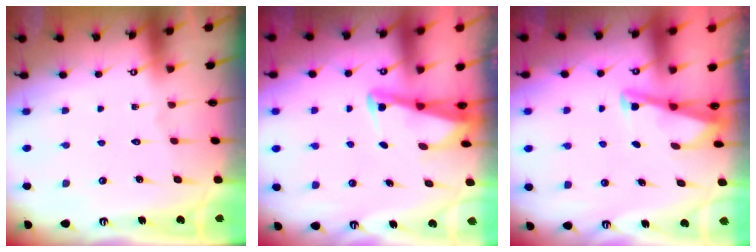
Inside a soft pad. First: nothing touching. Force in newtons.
{"total": 2.5, "press": 2.5, "slide": 0.2}
{"total": 2.9, "press": 2.9, "slide": 0.4}